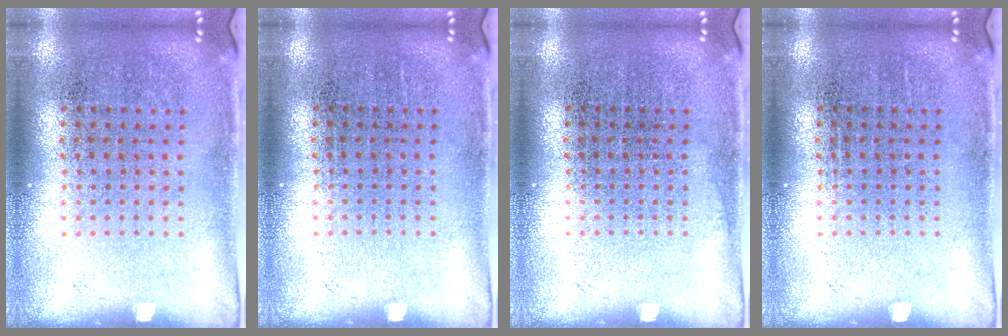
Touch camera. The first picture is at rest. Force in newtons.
{"total": 0.0}
{"total": 0.0}
{"total": 0.0}